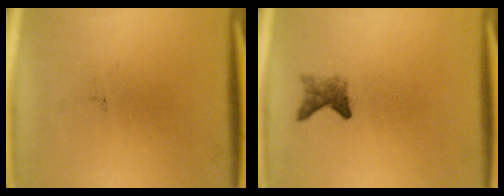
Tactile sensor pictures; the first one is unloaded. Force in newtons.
{"total": 2.1}